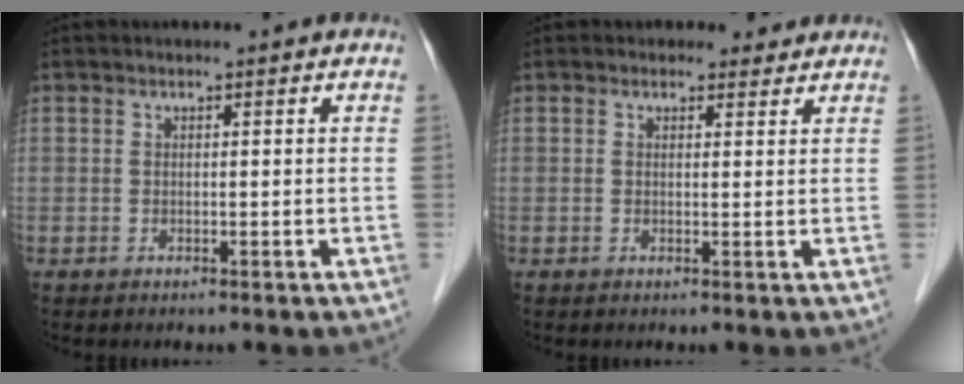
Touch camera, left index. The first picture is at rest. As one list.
[{"total": 1.9, "force": [1.6, 1.1, 0.0], "torque": [0.001, 0.002, 0.014]}]